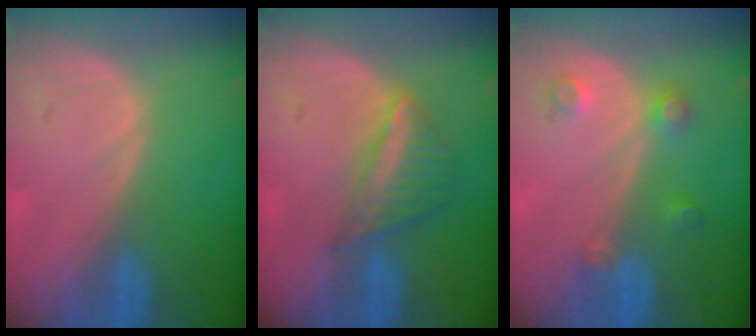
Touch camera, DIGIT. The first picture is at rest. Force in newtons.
{"total": 6.2, "press": 5.4, "slide": 2.9}
{"total": 3.5, "press": 3.1, "slide": 1.6}